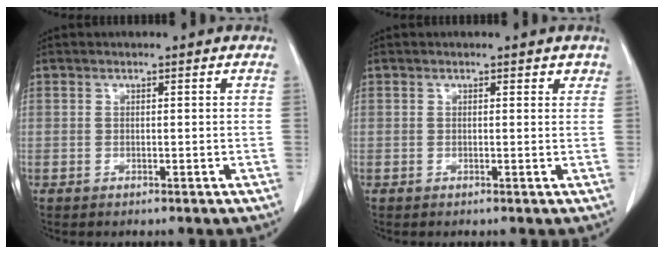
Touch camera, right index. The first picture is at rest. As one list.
[{"total": 1.1, "force": [0.8, 0.7, 0.4], "torque": [0.001, -0.002, 0.004]}]